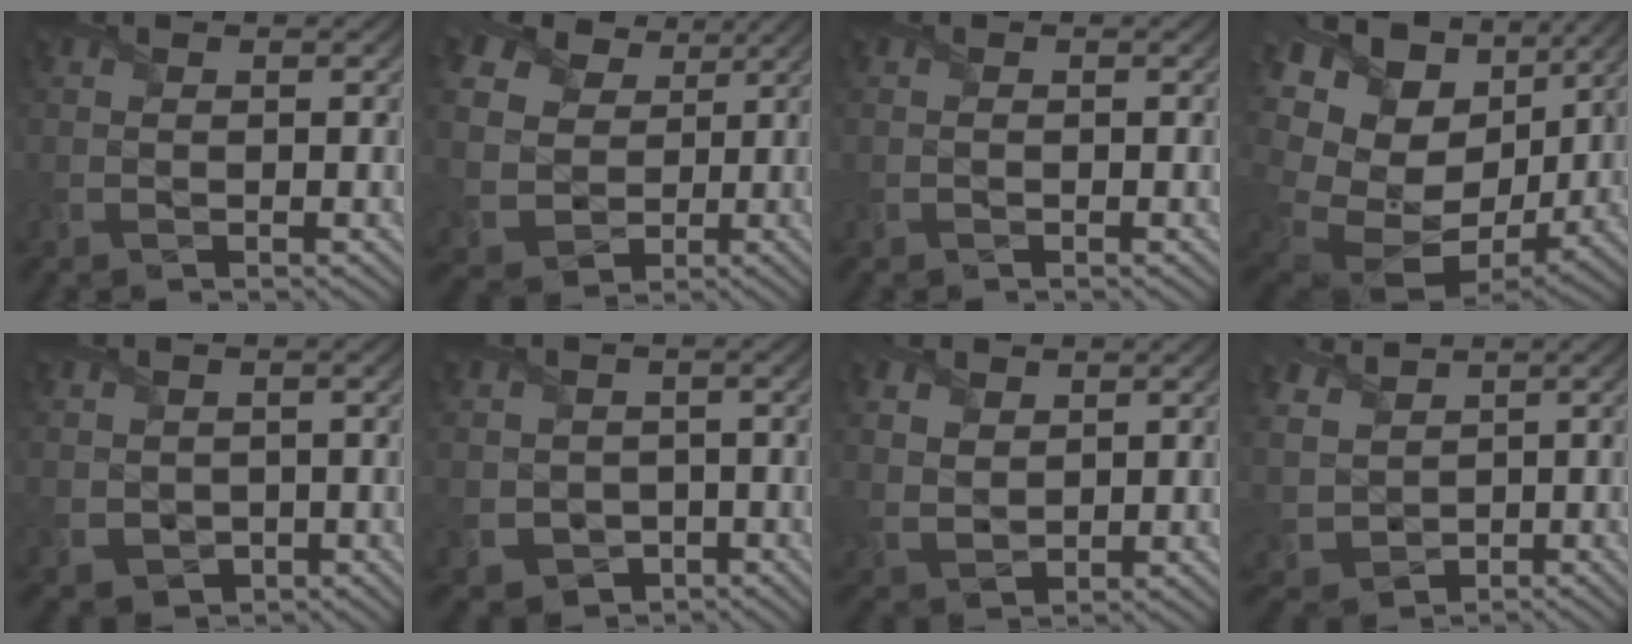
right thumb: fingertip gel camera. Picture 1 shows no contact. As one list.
[{"total": 11.6, "force": [3.7, 9.6, 5.5], "torque": [-0.174, 0.010, 0.068]}, {"total": 0.0}, {"total": 18.1, "force": [2.3, 13.7, 11.6], "torque": [-0.276, -0.038, 0.093]}, {"total": 2.0, "force": [0.2, 2.0, 0.5], "torque": [-0.039, -0.007, 0.002]}, {"total": 2.8, "force": [-0.5, 2.7, 0.5], "torque": [-0.040, -0.015, -0.014]}, {"total": 3.7, "force": [2.4, 2.2, 1.8], "torque": [-0.071, -0.001, 0.049]}, {"total": 5.3, "force": [2.3, 4.4, 2.0], "torque": [-0.095, 0.002, 0.039]}]